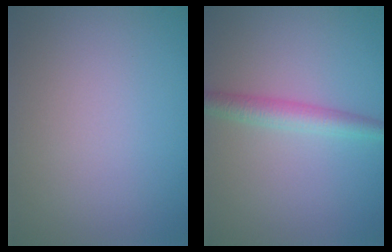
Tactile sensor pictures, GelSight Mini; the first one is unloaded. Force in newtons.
{"total": 2.7, "press": 2.7, "slide": 0.0}